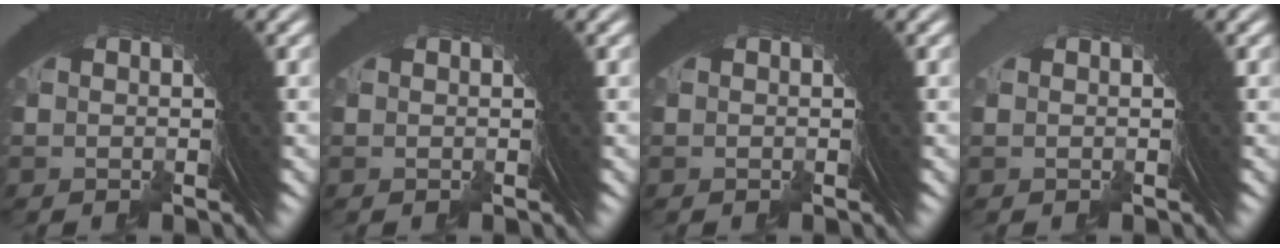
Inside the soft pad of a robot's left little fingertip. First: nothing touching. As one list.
[{"total": 0.9, "force": [-0.2, -0.5, -0.8], "torque": [0.021, 0.003, -0.003]}, {"total": 0.0}, {"total": 1.1, "force": [-0.4, -0.7, -0.7], "torque": [0.021, 0.003, -0.003]}]